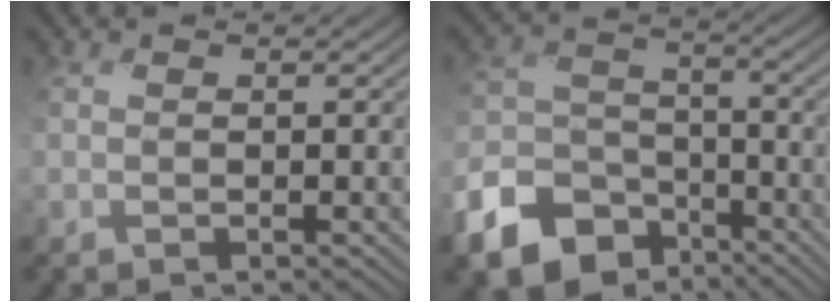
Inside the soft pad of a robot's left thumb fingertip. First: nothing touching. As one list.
[{"total": 13.1, "force": [-8.1, 8.8, 5.3], "torque": [-0.152, -0.033, -0.137]}]